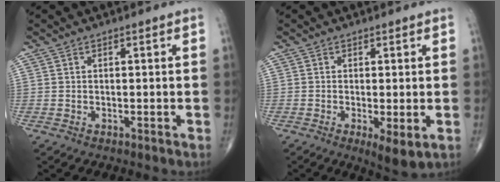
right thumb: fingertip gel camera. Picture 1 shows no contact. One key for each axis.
{"total": 2.9, "fx": -0.5, "fy": 0.7, "fz": 2.8, "tx": -0.047, "ty": -0.012, "tz": -0.008}